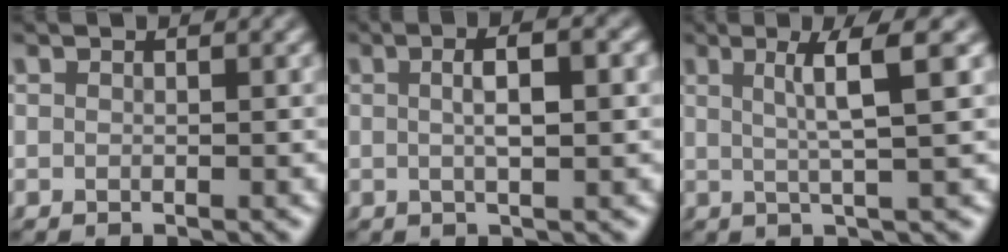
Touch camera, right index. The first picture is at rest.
{"total": 3.5, "force": [0.3, 0.7, 3.4], "torque": [-0.050, 0.009, 0.003]}
{"total": 3.9, "force": [1.3, -0.8, 3.5], "torque": [-0.055, 0.009, 0.019]}